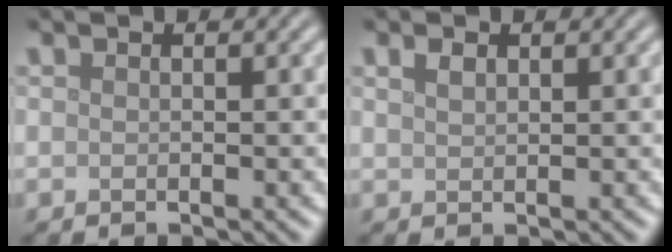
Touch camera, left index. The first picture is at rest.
{"total": 1.1, "force": [0.7, 0.5, 0.6], "torque": [-0.014, 0.003, 0.015]}